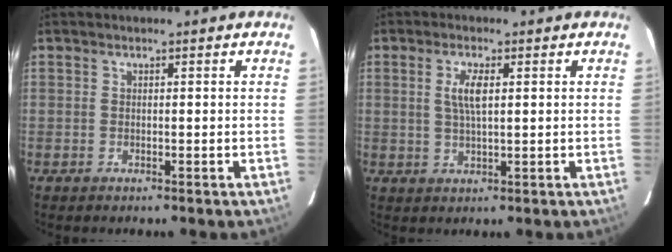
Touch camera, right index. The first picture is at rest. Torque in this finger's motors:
{"motor_torque": [0.13, 0.00, 0.12, 0.09]}